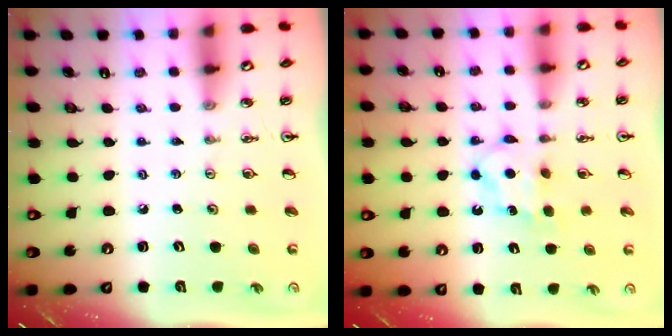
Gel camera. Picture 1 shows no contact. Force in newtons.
{"total": 6.3, "press": 6.3, "slide": 0.3}